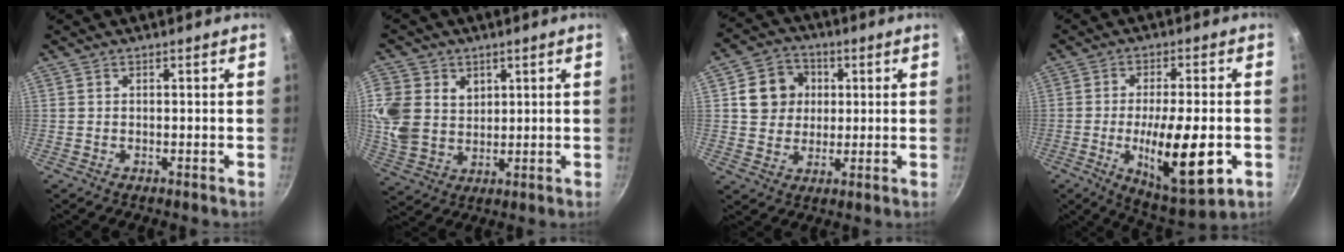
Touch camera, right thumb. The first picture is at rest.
{"total": 12.1, "force": [2.7, 9.8, 6.6], "torque": [-0.132, -0.010, 0.061]}
{"total": 9.9, "force": [1.9, 8.8, 4.2], "torque": [-0.036, 0.002, 0.029]}
{"total": 16.4, "force": [-4.0, 5.4, 14.9], "torque": [-0.234, -0.010, -0.054]}